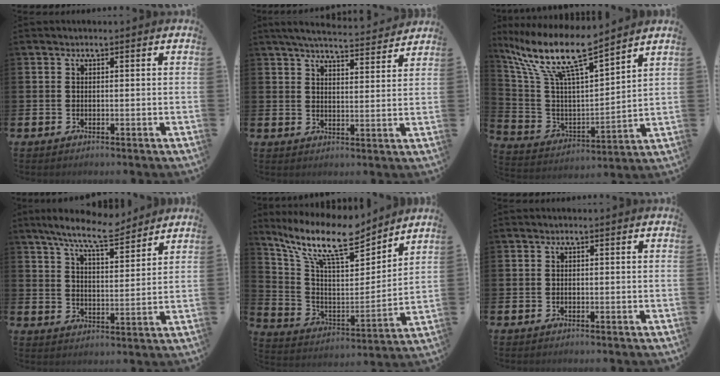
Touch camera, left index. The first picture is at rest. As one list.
[{"total": 5.6, "force": [5.4, 0.4, 1.3], "torque": [-0.040, -0.033, 0.096]}, {"total": 11.8, "force": [9.7, 1.9, 6.3], "torque": [-0.168, -0.059, 0.167]}, {"total": 8.9, "force": [8.1, 1.2, 3.6], "torque": [-0.092, -0.033, 0.147]}, {"total": 12.7, "force": [10.4, 3.5, 6.5], "torque": [-0.159, -0.063, 0.177]}, {"total": 0.0}]